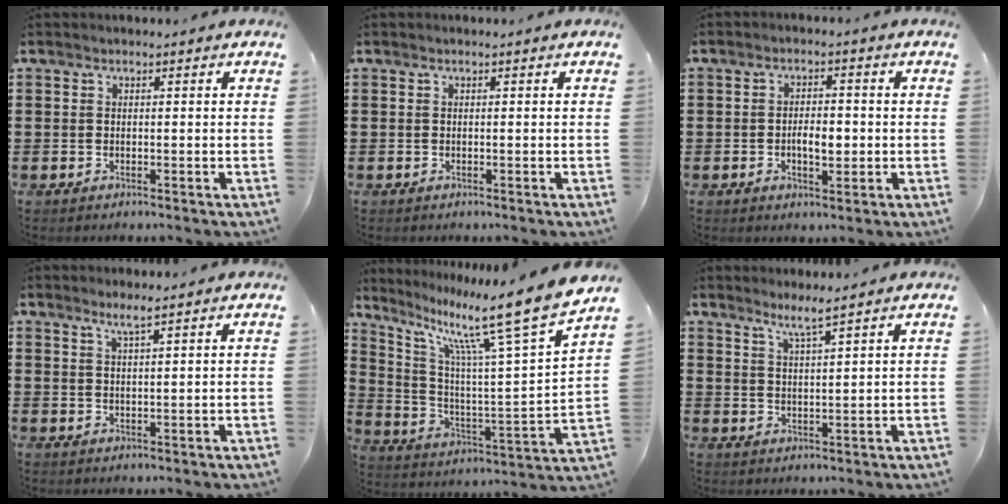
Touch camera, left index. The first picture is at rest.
{"total": 0.0}
{"total": 3.7, "force": [-0.5, 1.8, 3.3], "torque": [-0.054, 0.001, -0.013]}
{"total": 2.3, "force": [1.7, -0.1, 1.4], "torque": [-0.031, 0.001, 0.031]}
{"total": 13.7, "force": [10.2, 0.2, 9.1], "torque": [-0.177, -0.075, 0.150]}
{"total": 3.2, "force": [2.7, -0.5, 1.5], "torque": [-0.038, -0.006, 0.048]}